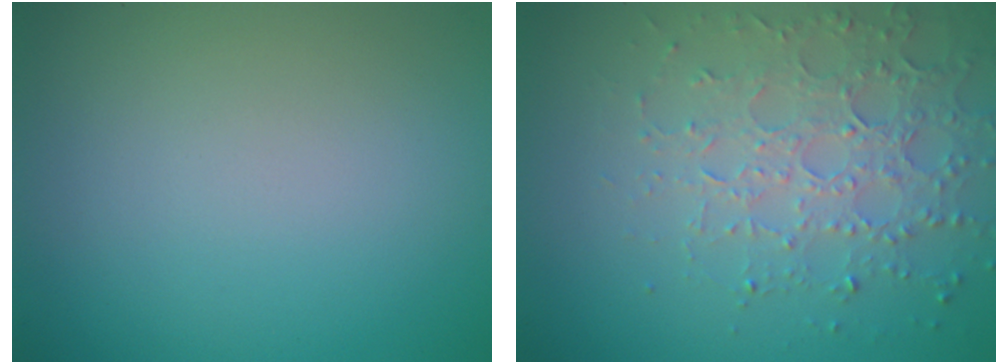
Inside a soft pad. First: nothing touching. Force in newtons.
{"total": 4.0, "press": 4.0, "slide": 0.3}